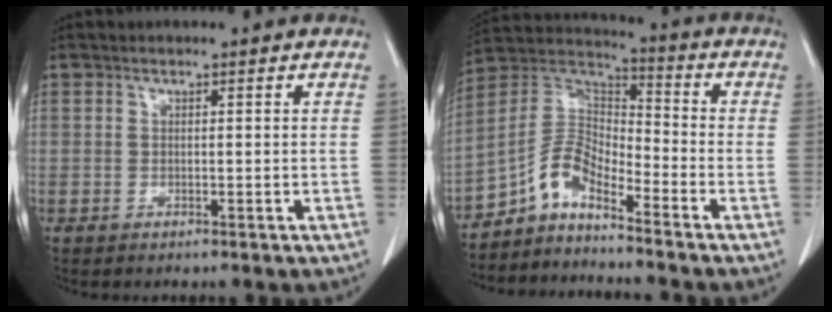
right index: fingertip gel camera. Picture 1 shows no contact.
{"total": 7.8, "force": [-5.9, 2.3, 4.6], "torque": [-0.106, 0.023, -0.117]}